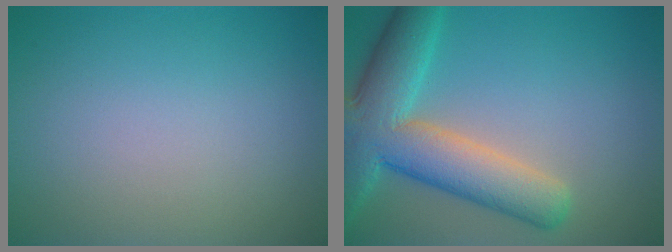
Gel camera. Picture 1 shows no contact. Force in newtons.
{"total": 9.1, "press": 9.1, "slide": 0.6}